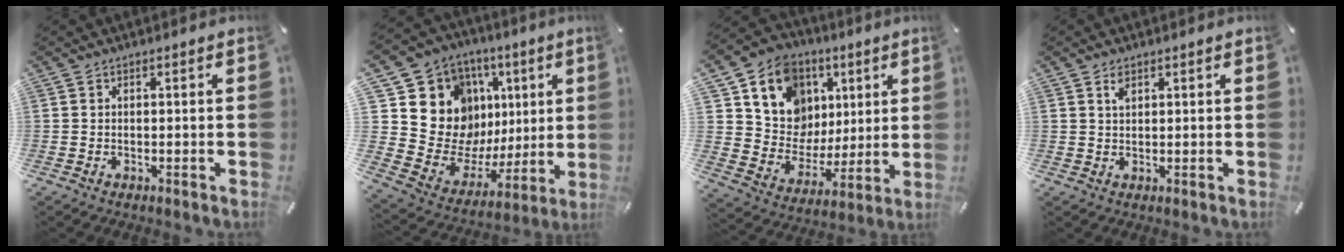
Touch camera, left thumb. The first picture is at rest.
{"total": 17.3, "force": [6.2, 15.1, 5.9], "torque": [-0.076, -0.063, 0.143]}
{"total": 14.9, "force": [6.3, 12.8, 4.2], "torque": [-0.070, -0.044, 0.128]}
{"total": 1.9, "force": [1.2, 1.0, 1.1], "torque": [-0.018, -0.004, 0.021]}